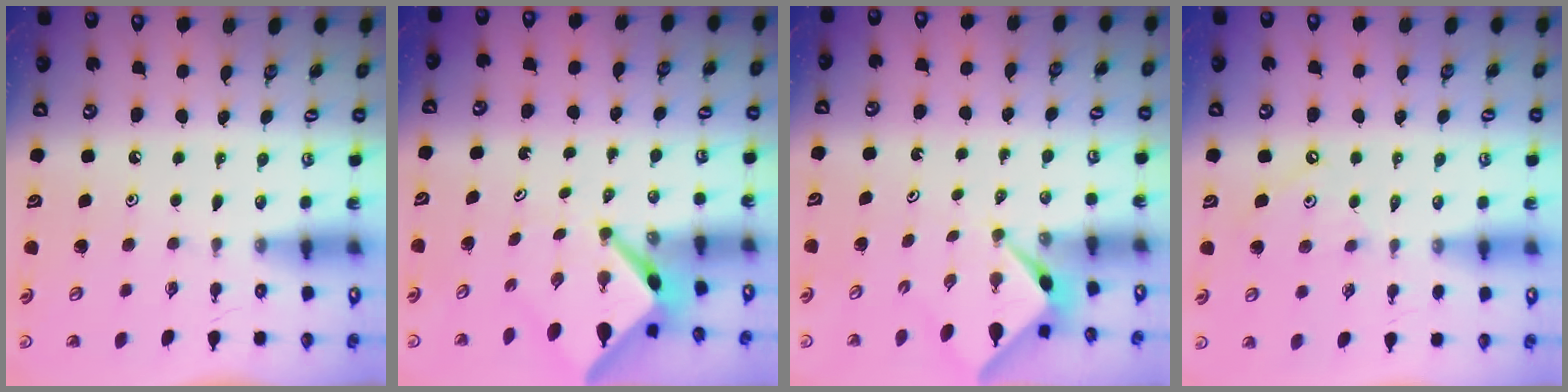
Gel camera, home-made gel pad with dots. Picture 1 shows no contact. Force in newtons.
{"total": 3.8, "press": 3.8, "slide": 0.2}
{"total": 2.1, "press": 2.1, "slide": 0.3}
{"total": 5.5, "press": 5.4, "slide": 0.6}